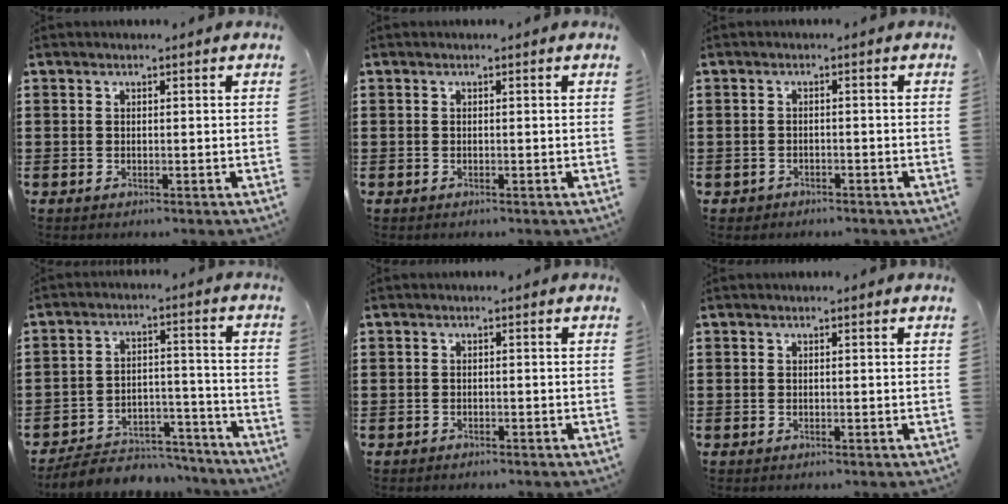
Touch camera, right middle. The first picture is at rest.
{"total": 0.0}
{"total": 1.3, "force": [-1.1, 0.5, 0.0], "torque": [-0.004, 0.001, -0.027]}
{"total": 6.2, "force": [-5.9, 1.6, 0.9], "torque": [-0.019, 0.017, -0.118]}
{"total": 0.8, "force": [-0.8, 0.2, 0.0], "torque": [-0.003, 0.000, -0.017]}
{"total": 0.0}